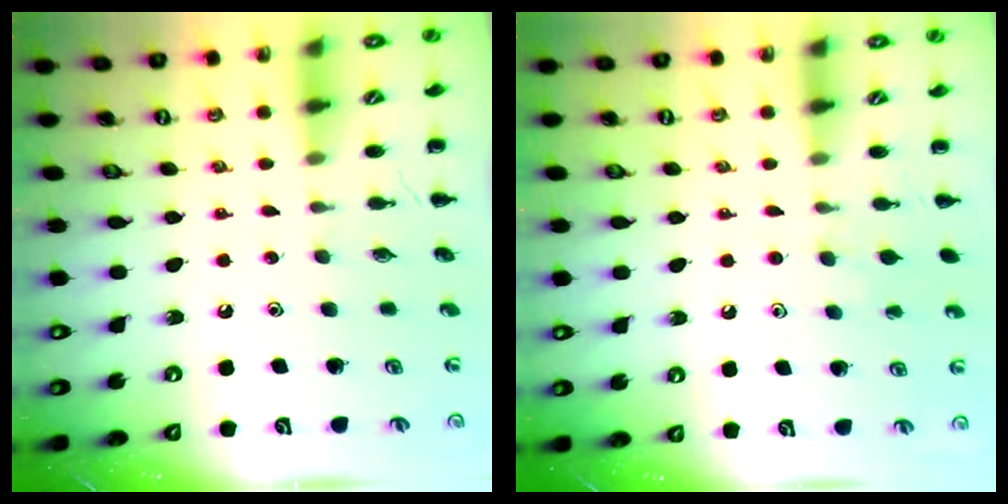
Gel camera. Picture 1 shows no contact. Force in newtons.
{"total": 5.6, "press": 5.2, "slide": 1.9}